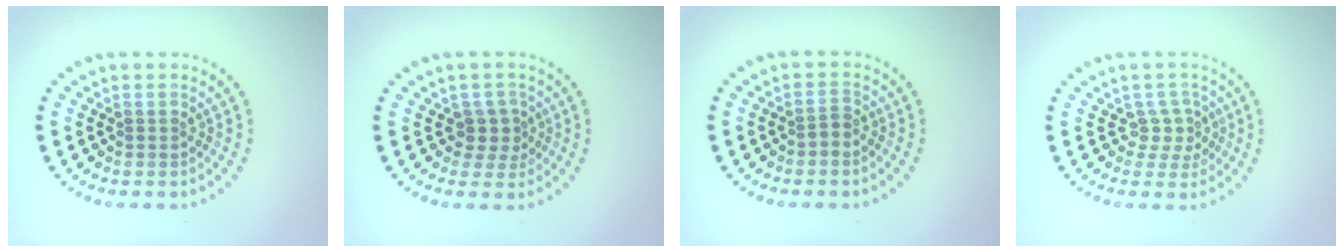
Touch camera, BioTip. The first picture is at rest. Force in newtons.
{"total": 2.3, "press": 1.9, "slide": 1.3}
{"total": 1.2, "press": 1.0, "slide": 0.7}
{"total": 2.0, "press": 1.6, "slide": 1.3}